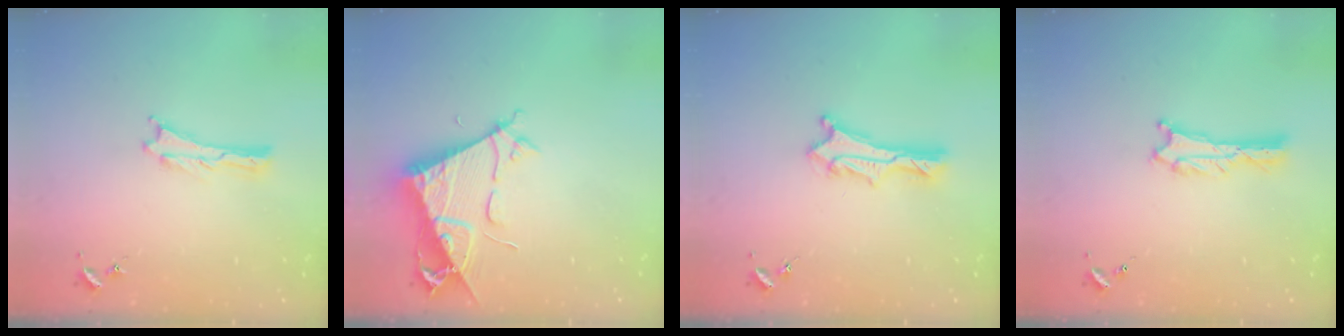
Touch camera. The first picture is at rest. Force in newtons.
{"total": 7.6, "press": 7.5, "slide": 0.9}
{"total": 3.0, "press": 3.0, "slide": 0.2}
{"total": 0.7, "press": 0.7, "slide": 0.1}